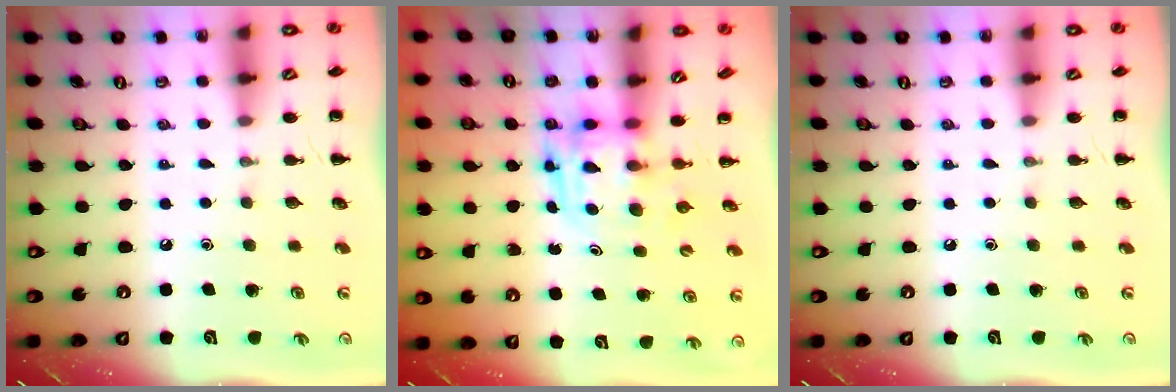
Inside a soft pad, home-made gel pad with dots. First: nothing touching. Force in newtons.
{"total": 3.8, "press": 3.7, "slide": 0.7}
{"total": 0.0}